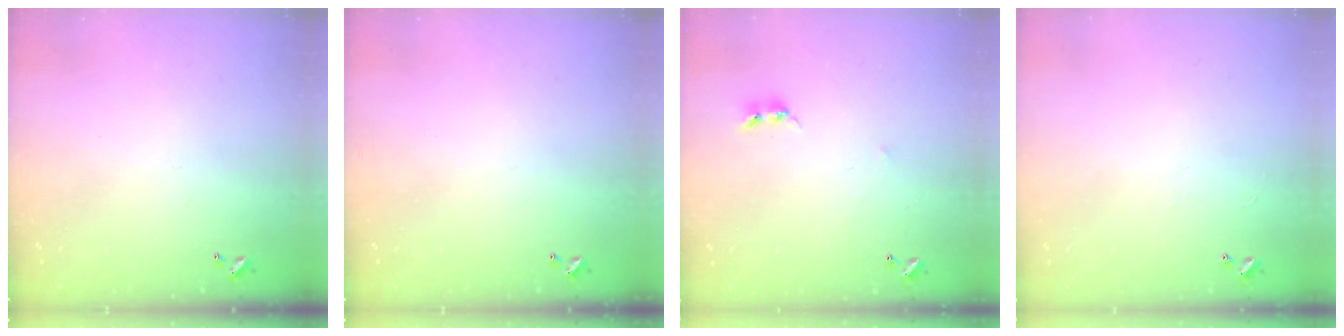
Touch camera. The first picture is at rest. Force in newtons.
{"total": 0.0}
{"total": 2.5, "press": 2.4, "slide": 0.6}
{"total": 2.3, "press": 2.3, "slide": 0.4}